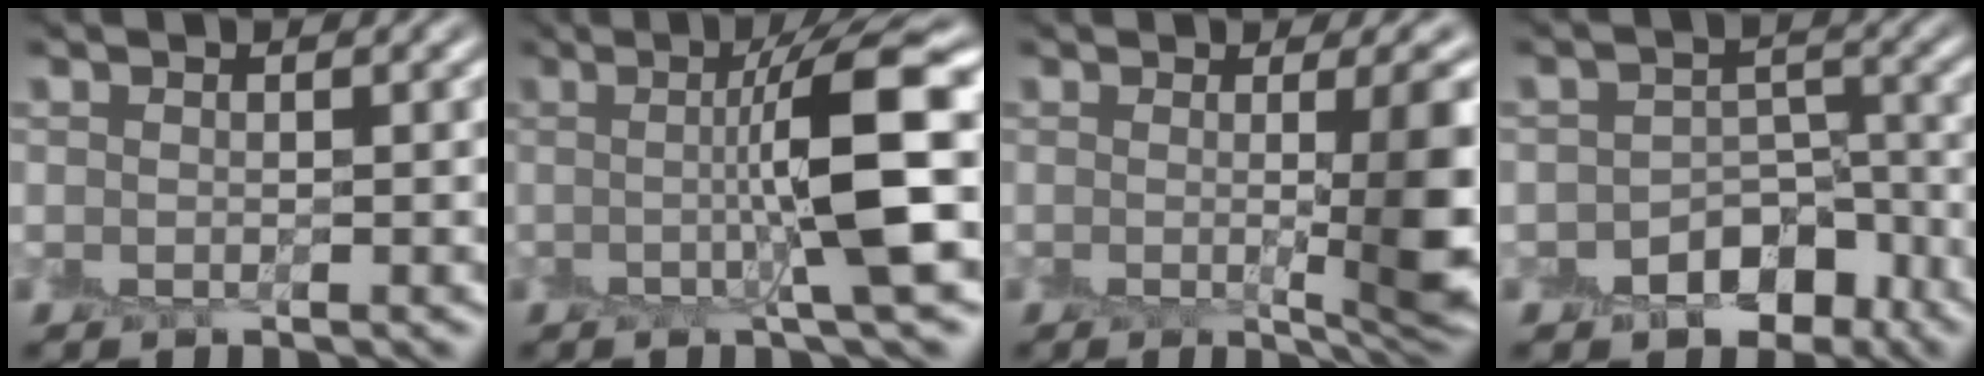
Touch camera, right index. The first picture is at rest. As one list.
[{"total": 8.4, "force": [0.3, 1.3, 8.3], "torque": [-0.110, 0.004, 0.004]}, {"total": 7.7, "force": [-0.3, 1.9, 7.5], "torque": [-0.080, -0.006, 0.000]}, {"total": 5.0, "force": [-3.3, 3.4, 1.6], "torque": [0.001, 0.012, -0.051]}]